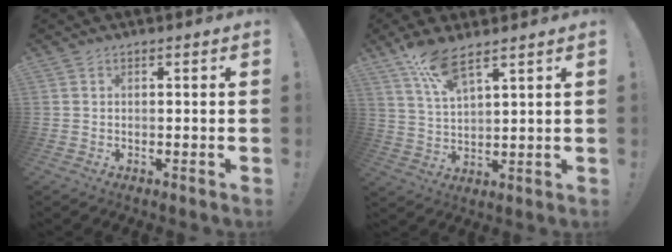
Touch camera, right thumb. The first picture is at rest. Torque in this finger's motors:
{"motor_torque": [0.19, 2.28, 1.05, 0.67, 0.07]}